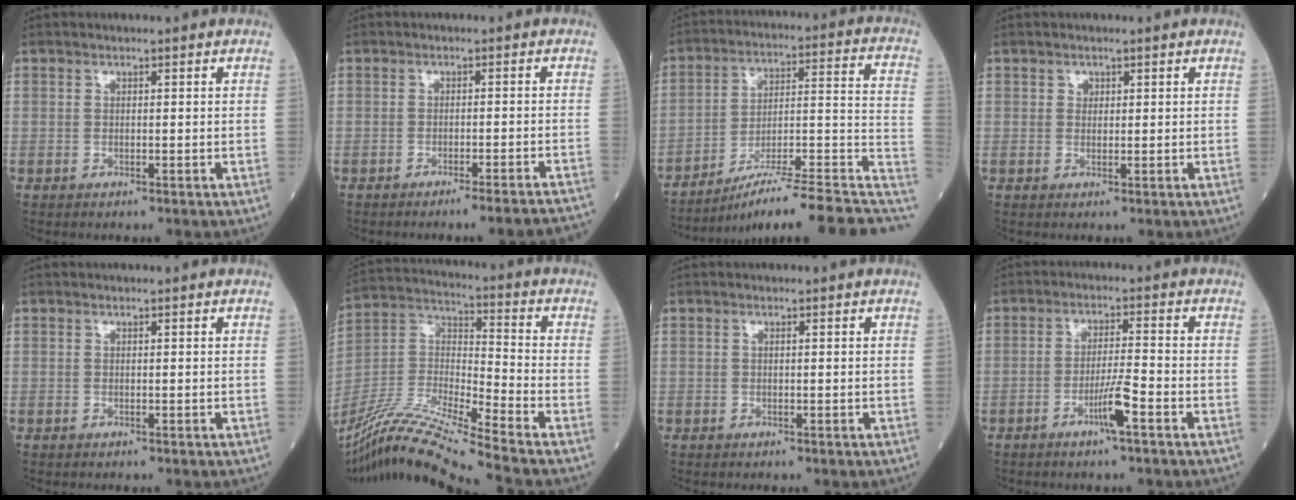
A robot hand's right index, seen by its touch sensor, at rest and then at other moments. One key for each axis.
{"total": 8.0, "fx": -7.3, "fy": -1.2, "fz": 3.0, "tx": -0.014, "ty": -0.012, "tz": -0.090}
{"total": 20.1, "fx": -14.7, "fy": 0.7, "fz": 13.7, "tx": -0.143, "ty": 0.025, "tz": -0.226}
{"total": 0.9, "fx": 0.4, "fy": 0.7, "fz": 0.3, "tx": 0.001, "ty": -0.002, "tz": 0.005}
{"total": 0.0}
{"total": 19.5, "fx": -16.5, "fy": -1.6, "fz": 10.3, "tx": -0.227, "ty": -0.024, "tz": -0.310}
{"total": 0.0}
{"total": 4.6, "fx": -2.4, "fy": -0.4, "fz": 3.9, "tx": -0.074, "ty": -0.006, "tz": -0.048}